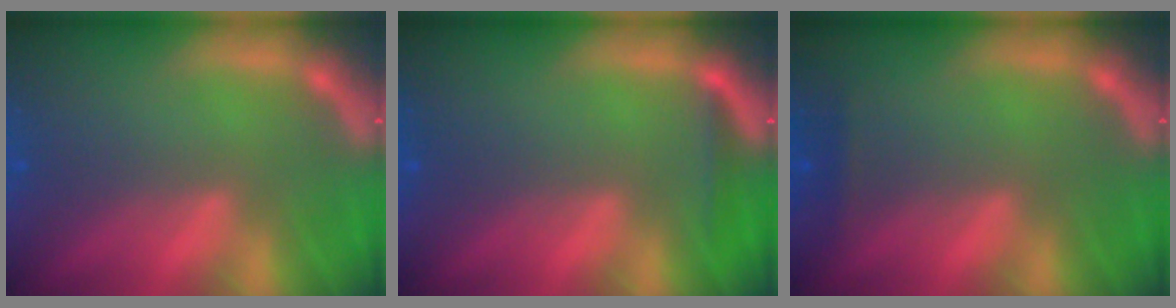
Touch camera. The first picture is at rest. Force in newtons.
{"total": 1.4}
{"total": 0.9}